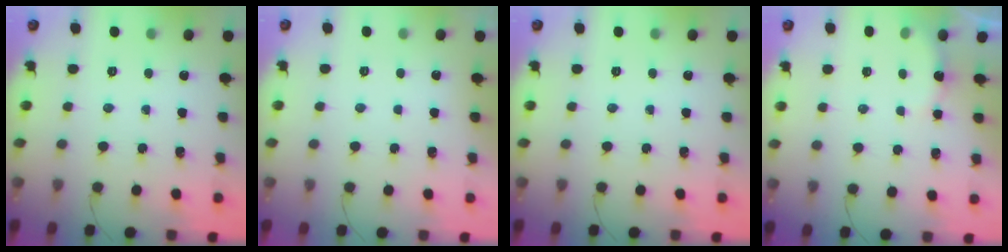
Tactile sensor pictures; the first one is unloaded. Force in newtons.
{"total": 2.9, "press": 2.9, "slide": 0.1}
{"total": 0.0}
{"total": 5.0, "press": 5.0, "slide": 0.8}